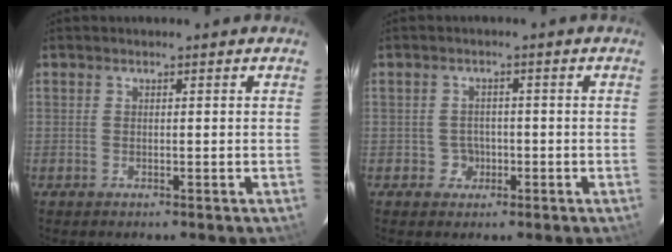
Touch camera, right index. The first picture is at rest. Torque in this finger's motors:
{"motor_torque": [-0.13, -0.01, -0.05, -0.01]}